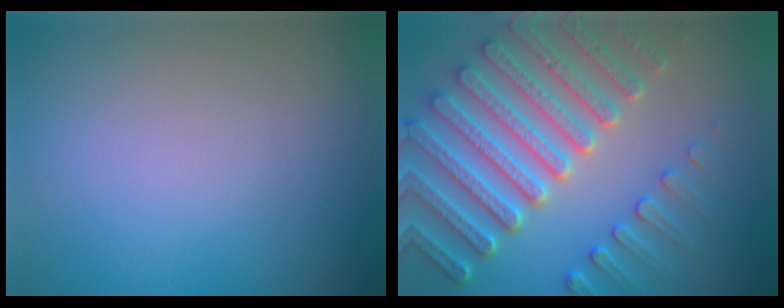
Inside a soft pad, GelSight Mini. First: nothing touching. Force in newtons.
{"total": 7.4, "press": 7.2, "slide": 2.0}